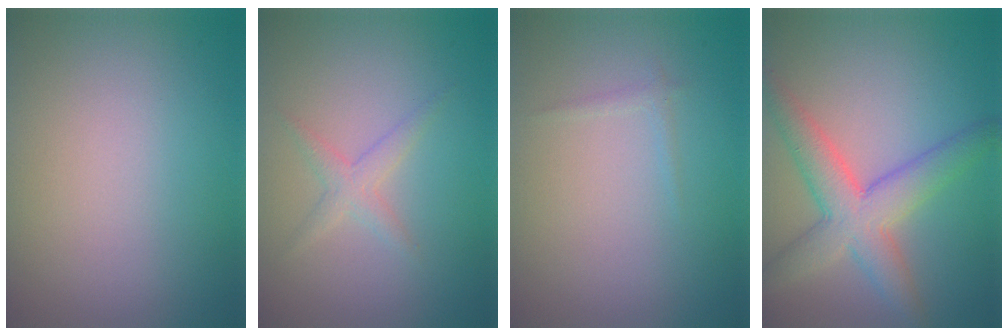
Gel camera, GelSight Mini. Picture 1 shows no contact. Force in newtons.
{"total": 1.6, "press": 1.6, "slide": 0.1}
{"total": 0.6, "press": 0.6, "slide": 0.0}
{"total": 5.9, "press": 5.9, "slide": 0.2}